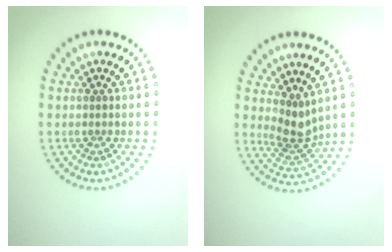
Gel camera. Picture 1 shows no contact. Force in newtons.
{"total": 2.7, "press": 2.1, "slide": 1.7}